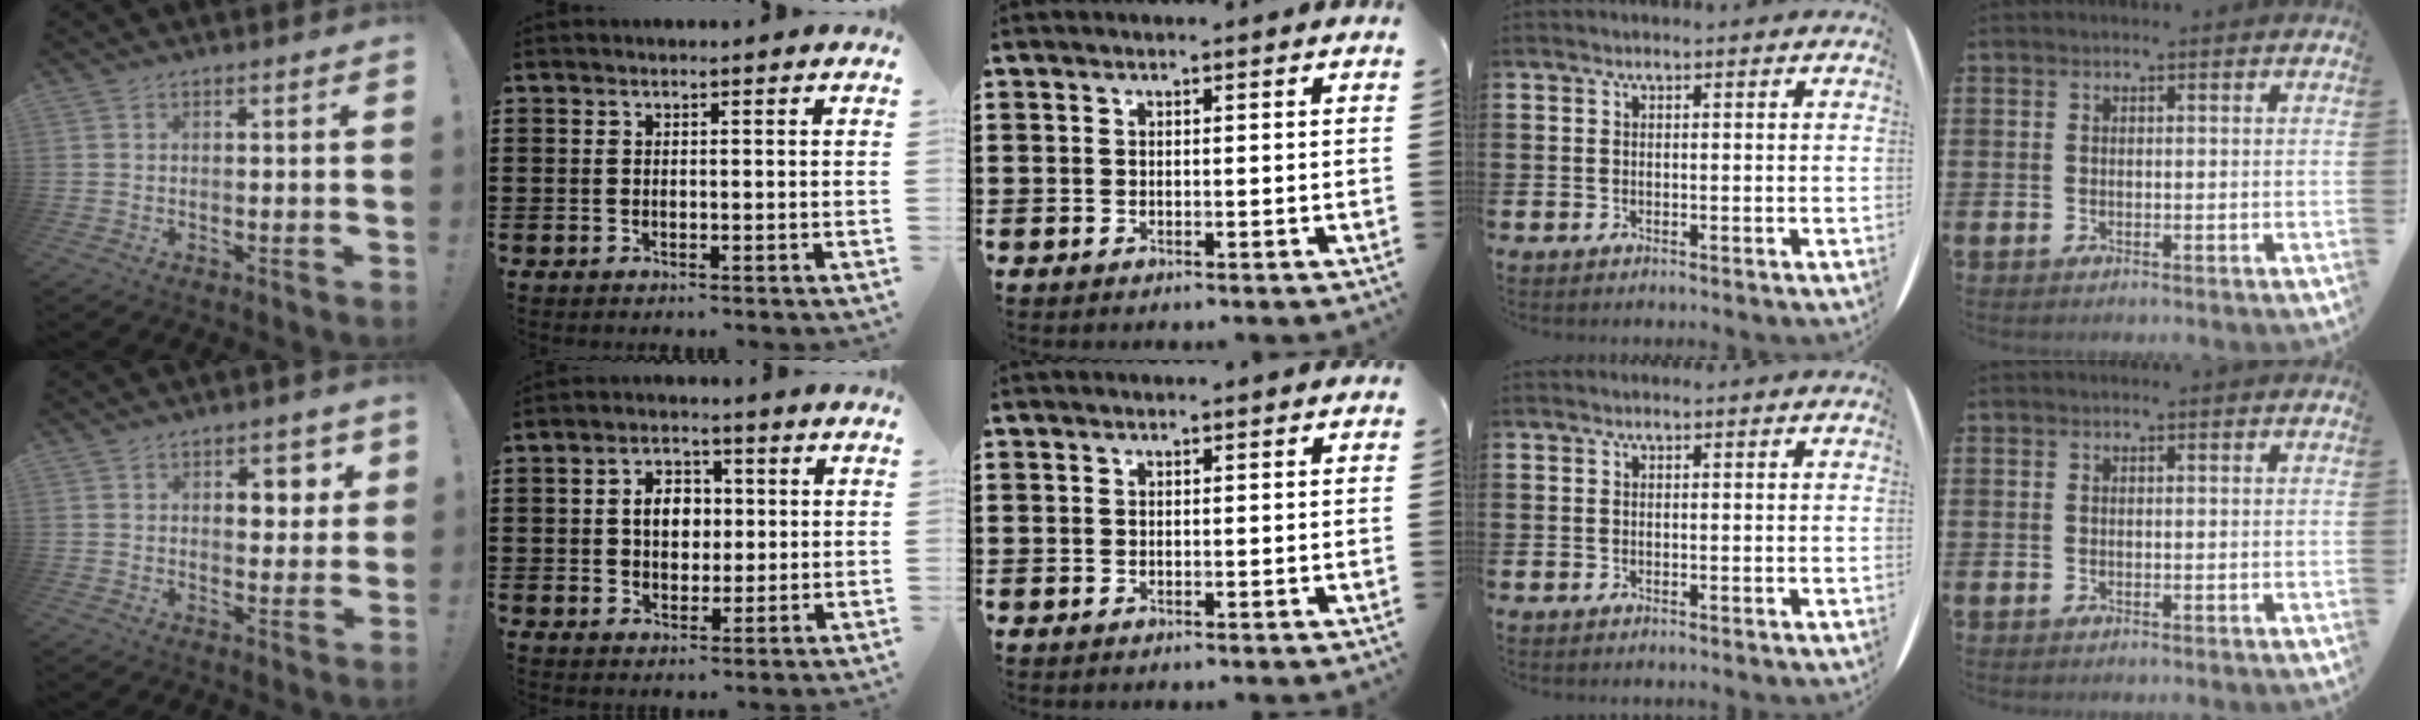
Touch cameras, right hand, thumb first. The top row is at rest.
{"thumb": {"total": 5.4, "force": [2.6, 3.3, 3.4], "torque": [-0.038, -0.012, 0.041]}, "index": {"total": 5.2, "force": [0.4, 3.8, 3.5], "torque": [-0.071, 0.012, 0.000]}}